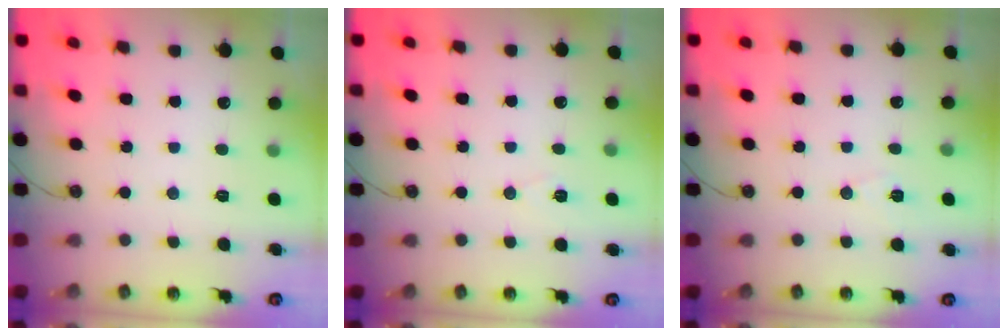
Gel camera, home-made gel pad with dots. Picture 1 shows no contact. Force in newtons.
{"total": 6.5, "press": 4.7, "slide": 4.6}
{"total": 6.7, "press": 4.9, "slide": 4.4}